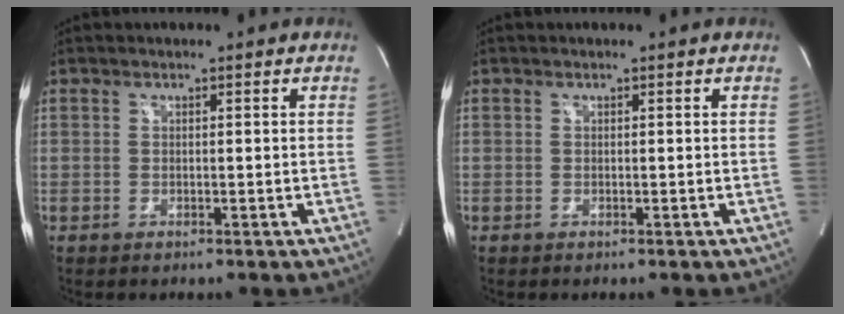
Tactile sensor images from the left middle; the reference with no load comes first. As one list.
[{"total": 0.0}]